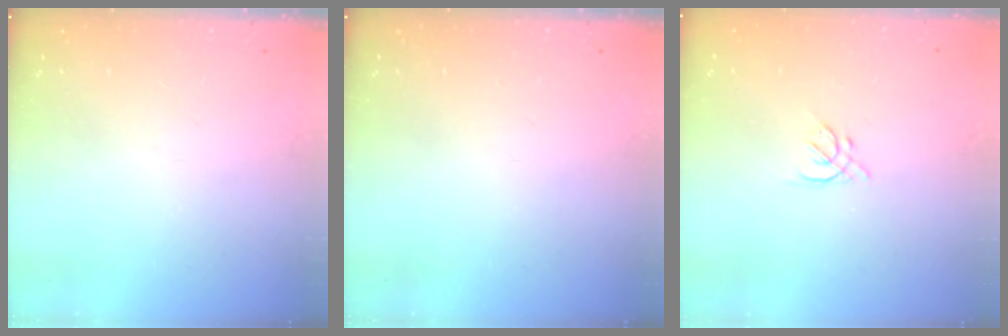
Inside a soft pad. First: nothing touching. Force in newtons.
{"total": 0.0}
{"total": 1.3, "press": 1.2, "slide": 0.5}